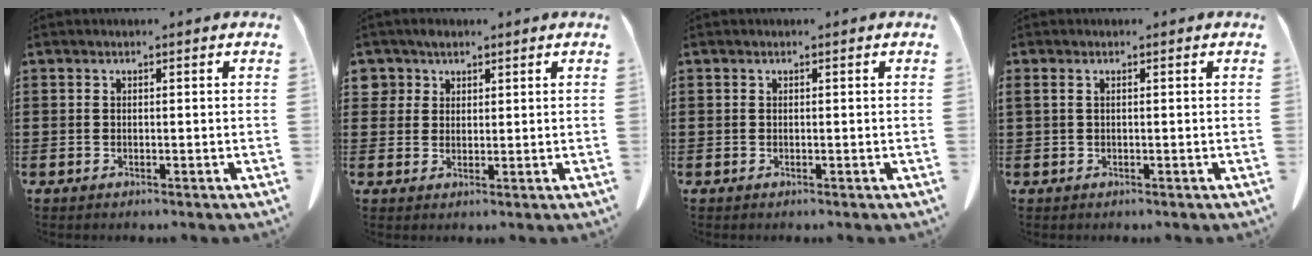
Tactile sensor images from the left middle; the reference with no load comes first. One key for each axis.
{"total": 2.8, "fx": 2.0, "fy": 2.0, "fz": 0.5, "tx": -0.020, "ty": 0.008, "tz": 0.038}
{"total": 0.0}
{"total": 0.7, "fx": 0.1, "fy": 0.1, "fz": 0.7, "tx": -0.015, "ty": -0.002, "tz": 0.003}